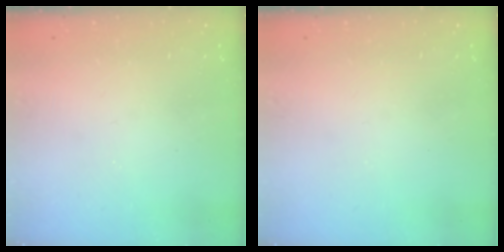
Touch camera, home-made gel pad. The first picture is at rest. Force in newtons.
{"total": 0.0}